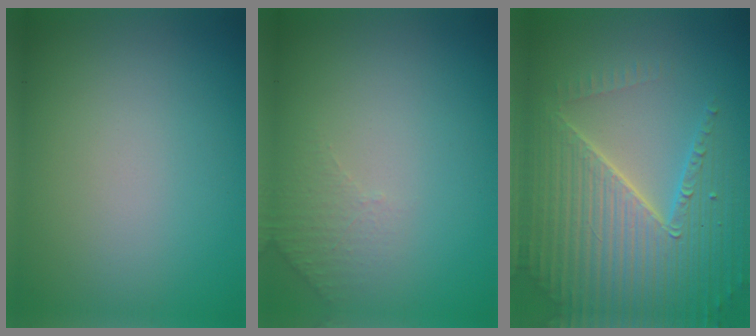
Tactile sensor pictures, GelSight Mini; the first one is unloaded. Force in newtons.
{"total": 1.6, "press": 1.5, "slide": 0.4}
{"total": 6.4, "press": 6.2, "slide": 1.5}